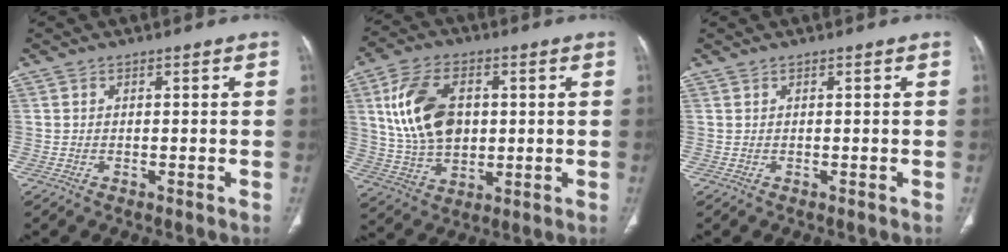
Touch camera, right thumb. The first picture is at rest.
{"total": 15.5, "force": [3.0, 10.1, 11.4], "torque": [-0.199, -0.001, 0.060]}
{"total": 0.0}